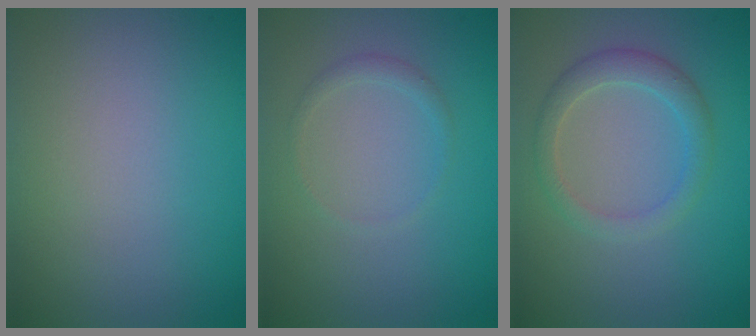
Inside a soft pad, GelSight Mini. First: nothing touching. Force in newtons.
{"total": 0.9, "press": 0.8, "slide": 0.1}
{"total": 2.4, "press": 2.4, "slide": 0.1}